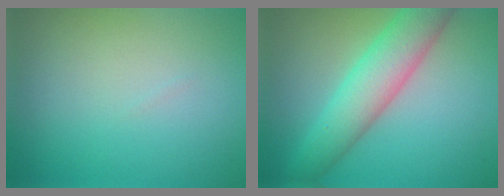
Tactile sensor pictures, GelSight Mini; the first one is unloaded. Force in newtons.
{"total": 5.9, "press": 5.9, "slide": 0.4}